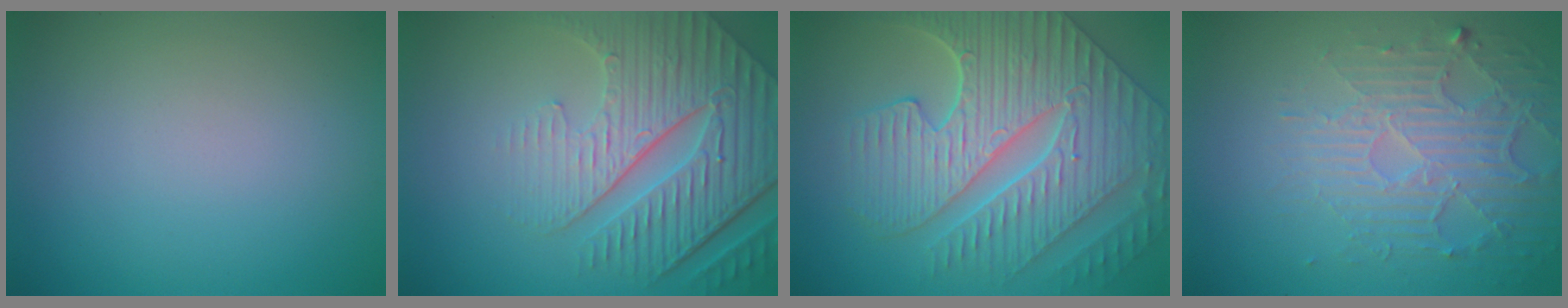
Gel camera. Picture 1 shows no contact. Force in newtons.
{"total": 8.3, "press": 5.9, "slide": 5.8}
{"total": 8.2, "press": 6.9, "slide": 4.5}
{"total": 5.1, "press": 3.5, "slide": 3.7}